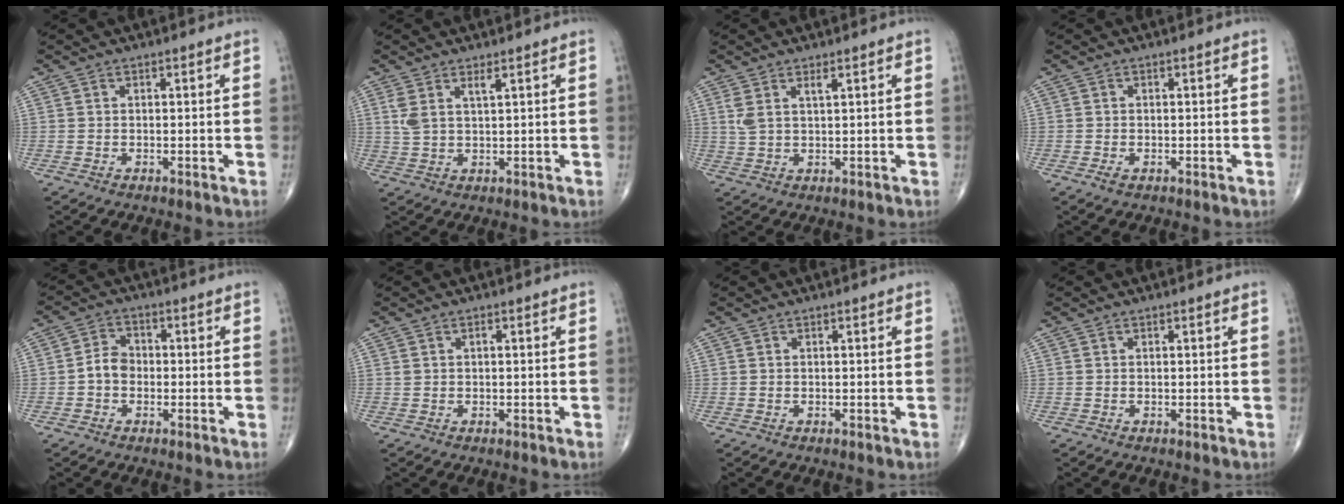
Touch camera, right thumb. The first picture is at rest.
{"total": 3.7, "force": [1.9, 1.1, 3.0], "torque": [-0.068, -0.004, 0.047]}
{"total": 3.3, "force": [1.7, 1.0, 2.7], "torque": [-0.061, 0.000, 0.041]}
{"total": 1.1, "force": [-0.5, 0.6, 0.8], "torque": [-0.019, -0.001, -0.010]}
{"total": 4.2, "force": [-0.9, 3.3, 2.4], "torque": [-0.032, 0.018, -0.026]}
{"total": 0.8, "force": [0.2, 0.5, 0.6], "torque": [-0.012, 0.003, 0.007]}
{"total": 0.0}
{"total": 0.0}